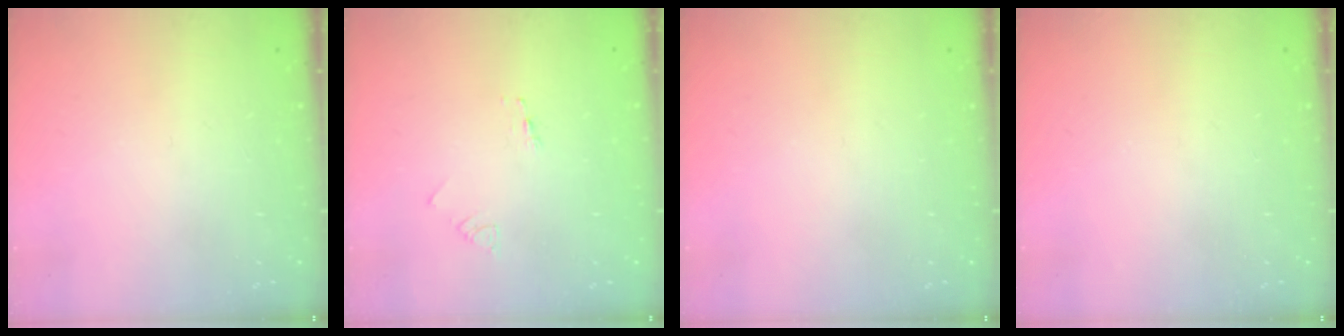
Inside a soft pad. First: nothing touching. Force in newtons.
{"total": 1.7, "press": 1.7, "slide": 0.2}
{"total": 0.0}
{"total": 0.0}